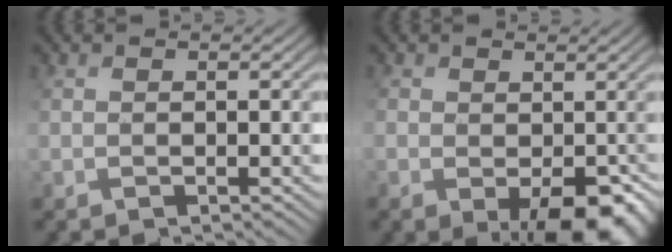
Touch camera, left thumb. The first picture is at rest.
{"total": 8.6, "force": [-2.4, 5.3, 6.3], "torque": [-0.109, -0.033, -0.021]}